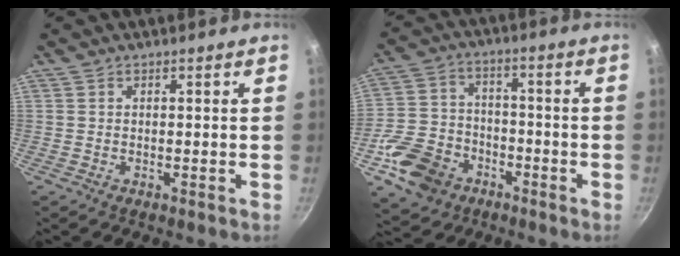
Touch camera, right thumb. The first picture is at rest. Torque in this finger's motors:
{"motor_torque": [1.18, 0.55, 0.92, -0.71, 0.07]}